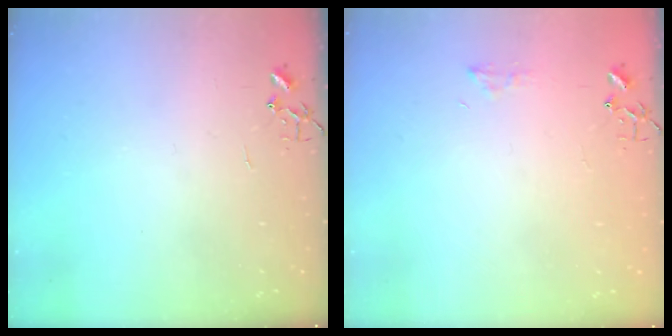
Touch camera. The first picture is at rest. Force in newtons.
{"total": 6.1, "press": 6.1, "slide": 0.3}